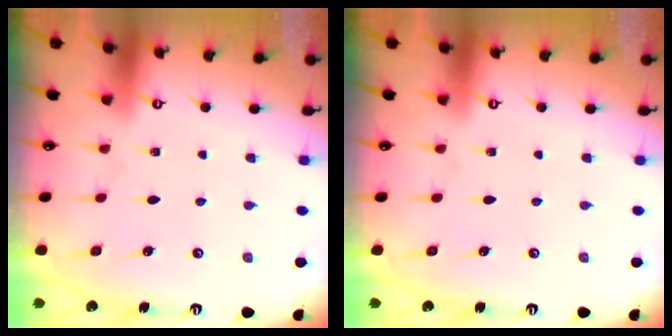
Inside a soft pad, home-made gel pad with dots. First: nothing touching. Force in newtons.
{"total": 0.0}